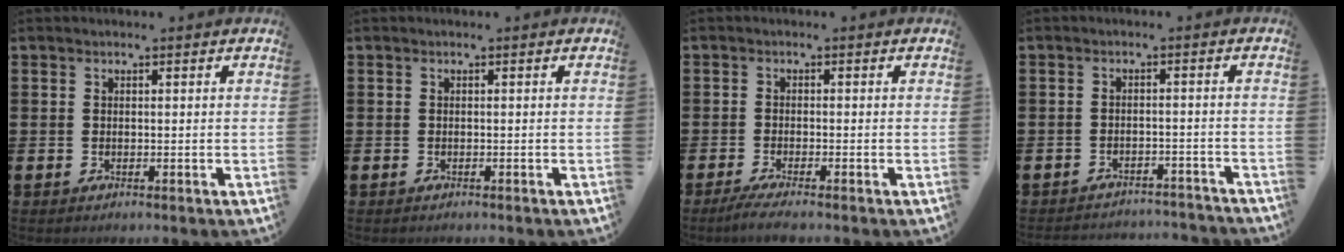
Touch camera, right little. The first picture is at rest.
{"total": 0.0}
{"total": 1.6, "force": [-0.9, 0.0, 1.3], "torque": [-0.019, -0.001, -0.016]}
{"total": 1.9, "force": [-1.9, 0.0, 0.0], "torque": [-0.006, 0.003, -0.043]}